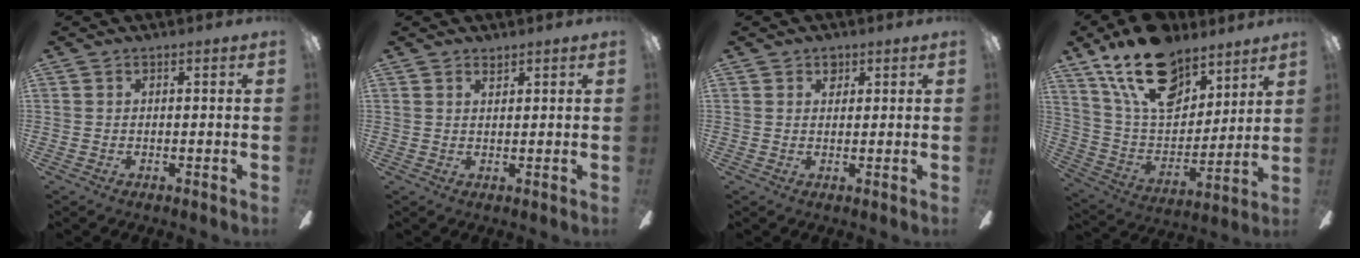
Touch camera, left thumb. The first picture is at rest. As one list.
[{"total": 1.5, "force": [1.4, 0.4, 0.4], "torque": [-0.010, -0.001, 0.026]}, {"total": 2.3, "force": [1.4, 1.6, 1.0], "torque": [0.001, -0.006, 0.020]}, {"total": 21.6, "force": [14.5, 11.5, 11.1], "torque": [-0.195, -0.079, 0.264]}]